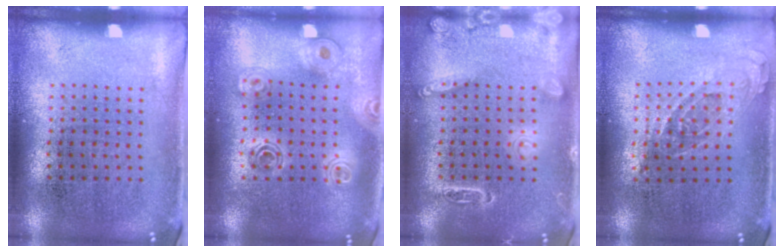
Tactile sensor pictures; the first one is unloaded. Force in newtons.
{"total": 1.5, "press": 1.4, "slide": 0.7}
{"total": 2.7, "press": 2.7, "slide": 0.3}
{"total": 0.7, "press": 0.7, "slide": 0.3}